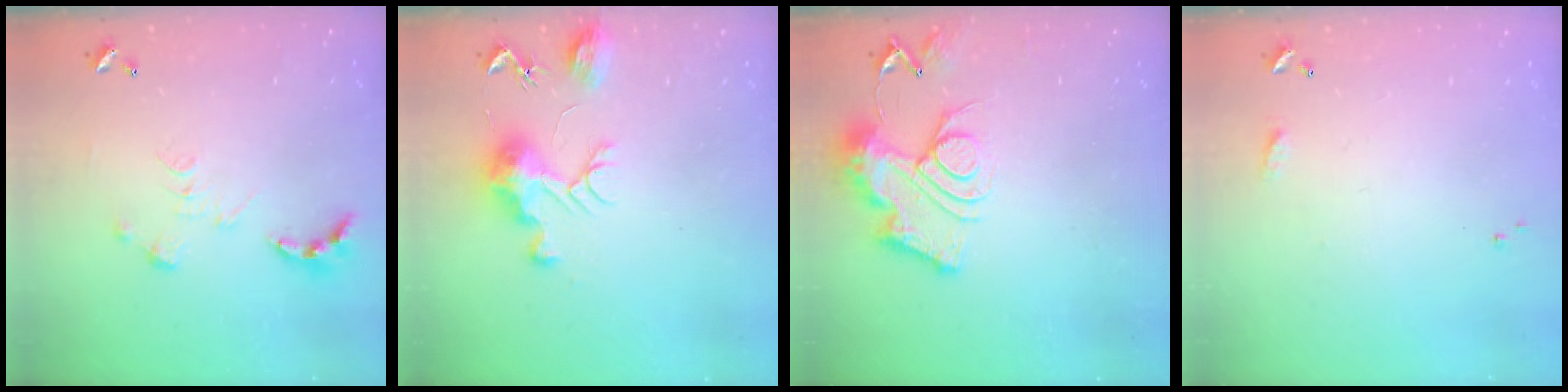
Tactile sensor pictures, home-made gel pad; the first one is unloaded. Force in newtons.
{"total": 10.6, "press": 10.6, "slide": 0.7}
{"total": 15.3, "press": 15.3, "slide": 1.2}
{"total": 5.5, "press": 5.5, "slide": 0.7}